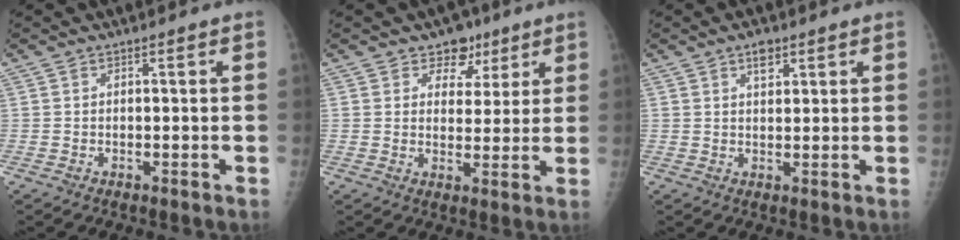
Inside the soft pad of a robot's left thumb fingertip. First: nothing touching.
{"total": 6.2, "force": [3.9, 4.6, 1.4], "torque": [0.017, -0.014, 0.057]}
{"total": 3.0, "force": [1.8, 1.7, 1.8], "torque": [-0.016, -0.008, 0.028]}